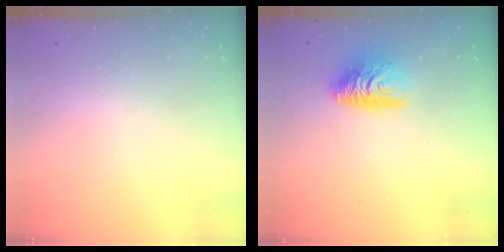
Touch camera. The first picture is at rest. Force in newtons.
{"total": 10.7, "press": 10.7, "slide": 0.9}